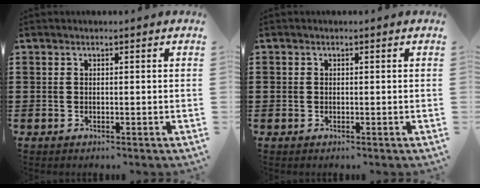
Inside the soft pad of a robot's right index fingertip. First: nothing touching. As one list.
[{"total": 0.7, "force": [-0.1, 0.6, 0.1], "torque": [-0.003, 0.004, -0.002]}]